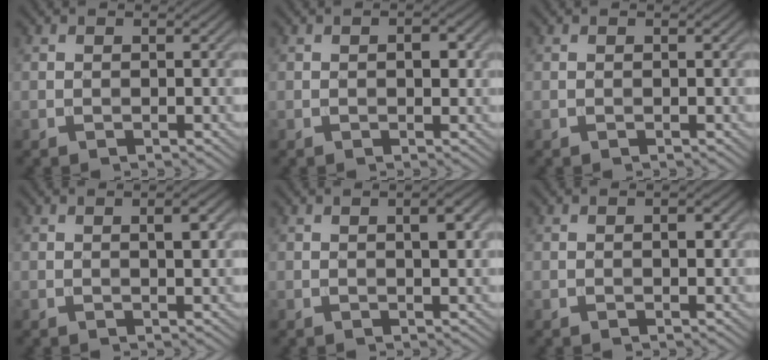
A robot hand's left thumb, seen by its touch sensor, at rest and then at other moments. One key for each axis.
{"total": 1.9, "fx": 0.2, "fy": 1.0, "fz": 1.6, "tx": -0.019, "ty": 0.001, "tz": 0.001}
{"total": 0.0}
{"total": 2.3, "fx": 0.5, "fy": 0.6, "fz": 2.2, "tx": -0.036, "ty": 0.003, "tz": 0.008}
{"total": 2.8, "fx": 0.6, "fy": 0.6, "fz": 2.6, "tx": -0.043, "ty": 0.003, "tz": 0.010}
{"total": 1.2, "fx": 0.2, "fy": 0.6, "fz": 1.1, "tx": -0.011, "ty": 0.000, "tz": 0.001}